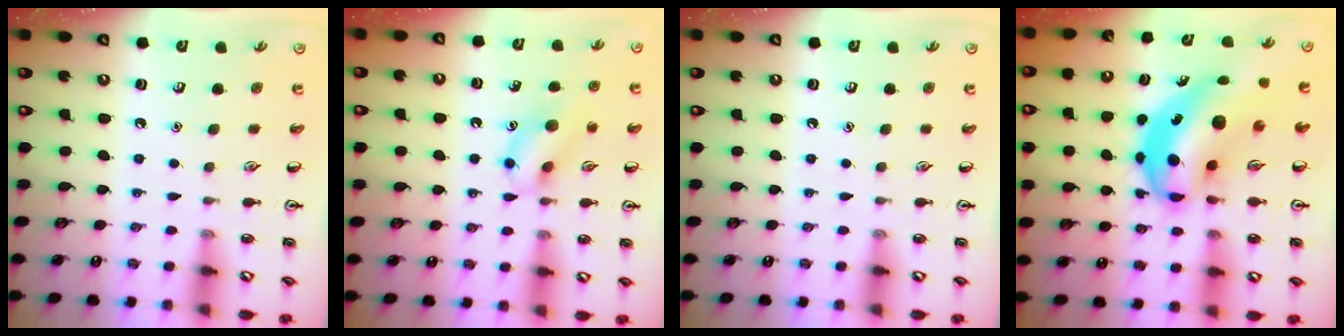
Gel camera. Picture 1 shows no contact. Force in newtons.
{"total": 10.1, "press": 10.0, "slide": 1.3}
{"total": 0.0}
{"total": 10.3, "press": 9.9, "slide": 3.0}